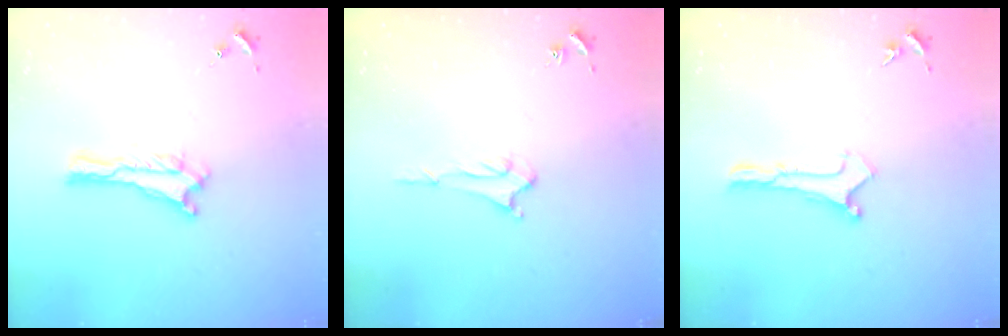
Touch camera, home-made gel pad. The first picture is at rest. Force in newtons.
{"total": 1.7, "press": 1.6, "slide": 0.4}
{"total": 0.0}